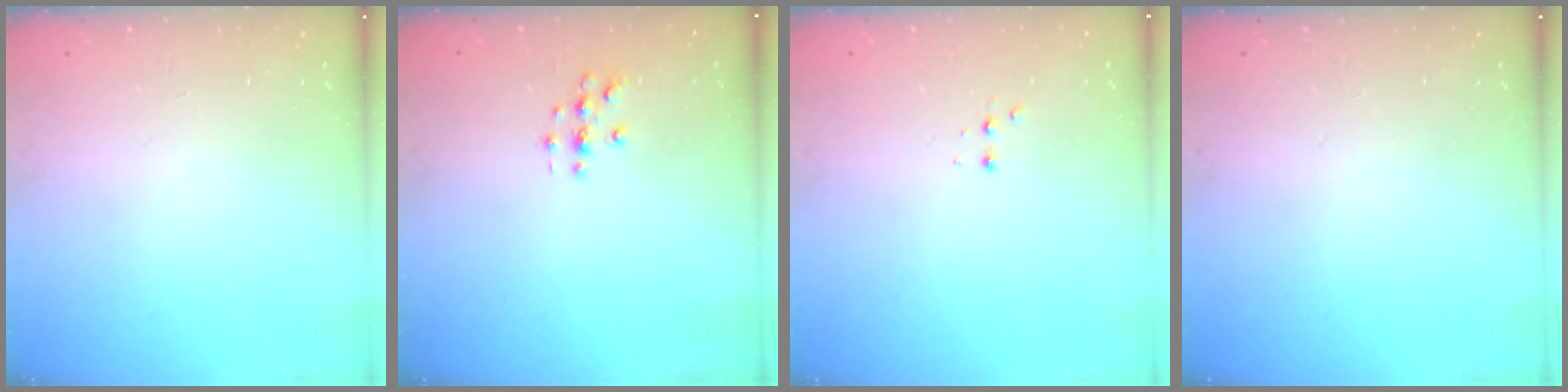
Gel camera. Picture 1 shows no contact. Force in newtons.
{"total": 3.0, "press": 3.0, "slide": 0.3}
{"total": 2.4, "press": 2.2, "slide": 0.9}
{"total": 0.0}